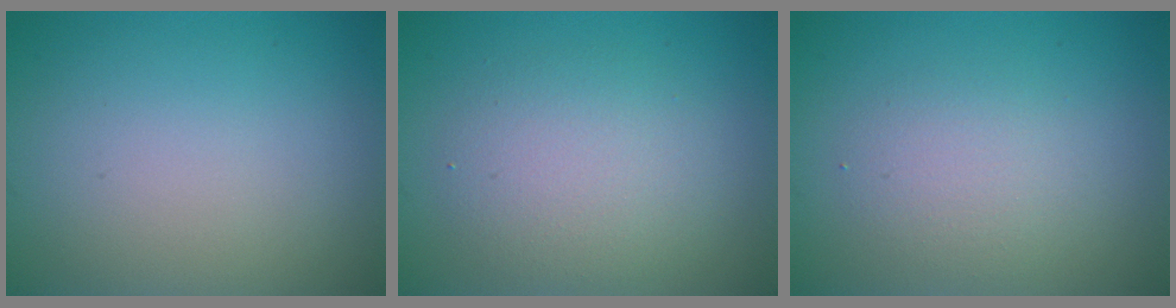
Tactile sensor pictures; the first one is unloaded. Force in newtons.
{"total": 3.8, "press": 3.8, "slide": 0.2}
{"total": 2.5, "press": 2.5, "slide": 0.1}